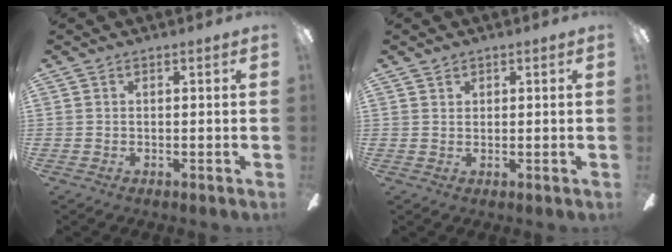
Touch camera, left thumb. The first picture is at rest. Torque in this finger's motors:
{"motor_torque": [-0.09, 0.18, -0.10, 0.11, -0.04]}